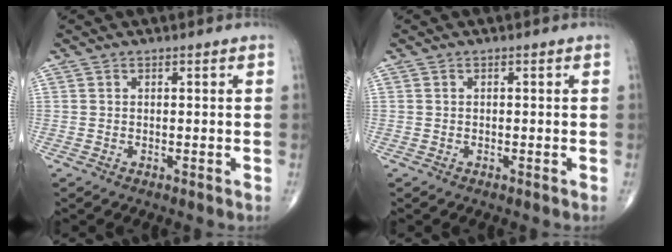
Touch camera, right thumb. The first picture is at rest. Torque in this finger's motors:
{"motor_torque": [-0.31, -0.36, -0.24, -0.21, -0.04]}